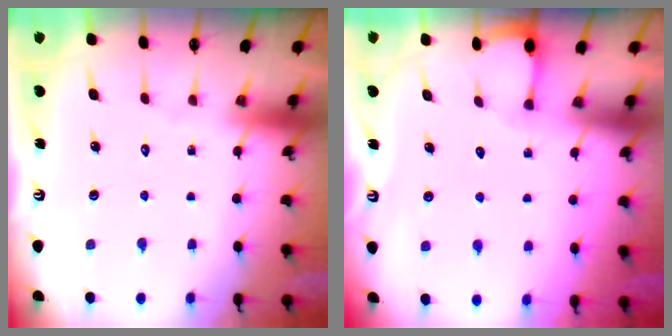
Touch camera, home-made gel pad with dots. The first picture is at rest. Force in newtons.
{"total": 1.5, "press": 1.5, "slide": 0.1}